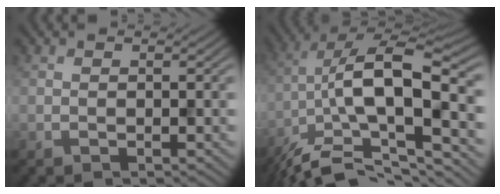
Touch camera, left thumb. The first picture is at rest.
{"total": 15.6, "force": [-6.2, 5.0, 13.4], "torque": [-0.237, 0.004, -0.114]}